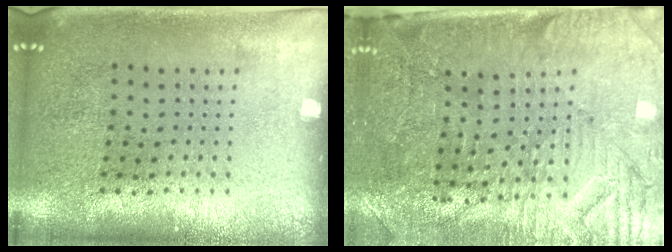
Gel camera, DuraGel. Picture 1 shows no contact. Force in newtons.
{"total": 3.5, "press": 3.3, "slide": 1.2}